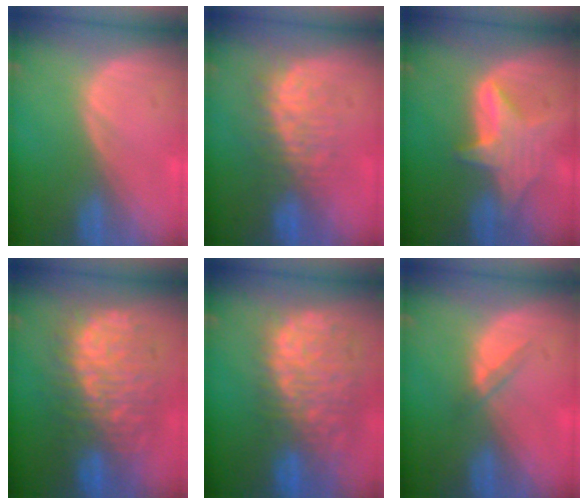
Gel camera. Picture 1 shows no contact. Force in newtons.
{"total": 7.5, "press": 7.3, "slide": 1.7}
{"total": 5.9, "press": 5.9, "slide": 0.5}
{"total": 12.3, "press": 12.2, "slide": 1.5}
{"total": 12.8, "press": 10.6, "slide": 7.1}
{"total": 1.9, "press": 1.7, "slide": 1.0}